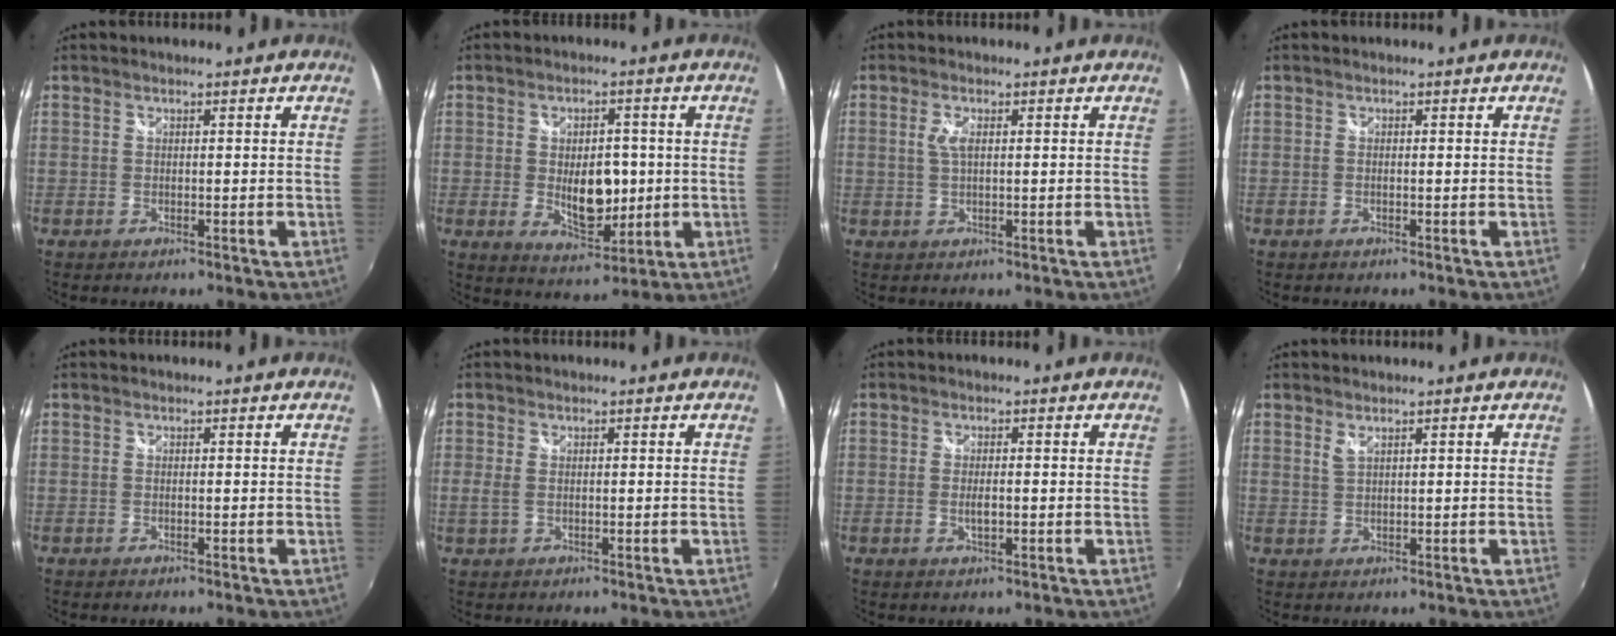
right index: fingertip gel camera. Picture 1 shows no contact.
{"total": 8.9, "force": [-0.5, 5.0, 7.3], "torque": [-0.121, -0.009, 0.000]}
{"total": 2.3, "force": [0.5, 0.8, 2.1], "torque": [-0.042, 0.000, 0.009]}
{"total": 0.0}
{"total": 0.0}
{"total": 1.9, "force": [-0.1, 1.1, 1.6], "torque": [-0.035, -0.003, -0.001]}
{"total": 1.8, "force": [-0.3, 0.6, 1.7], "torque": [-0.031, -0.002, -0.005]}
{"total": 1.3, "force": [0.9, 0.3, 0.9], "torque": [-0.016, 0.001, 0.017]}